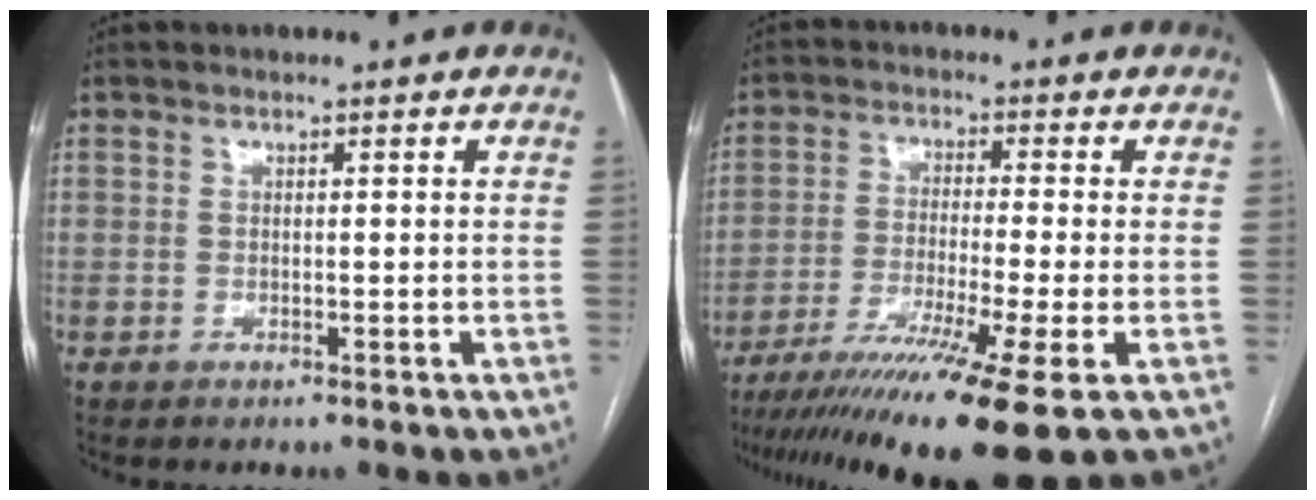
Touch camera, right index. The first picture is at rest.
{"total": 15.5, "force": [-10.2, -1.2, 11.6], "torque": [-0.187, -0.044, -0.169]}